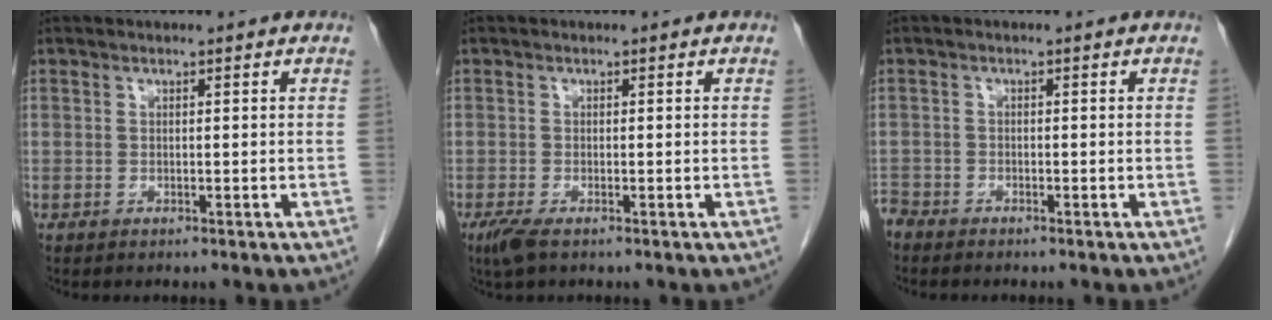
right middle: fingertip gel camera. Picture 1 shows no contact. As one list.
[{"total": 2.2, "force": [-1.4, 0.5, 1.7], "torque": [-0.041, -0.008, -0.027]}, {"total": 2.1, "force": [-2.1, 0.5, 0.0], "torque": [-0.001, -0.007, -0.040]}]